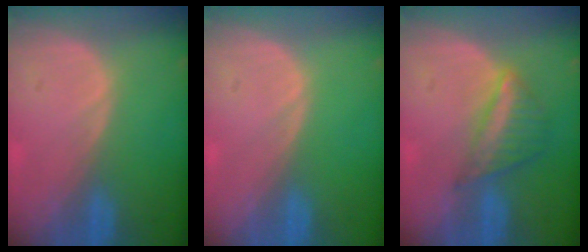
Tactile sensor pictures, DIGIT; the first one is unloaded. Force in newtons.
{"total": 0.0}
{"total": 6.2, "press": 5.4, "slide": 2.9}